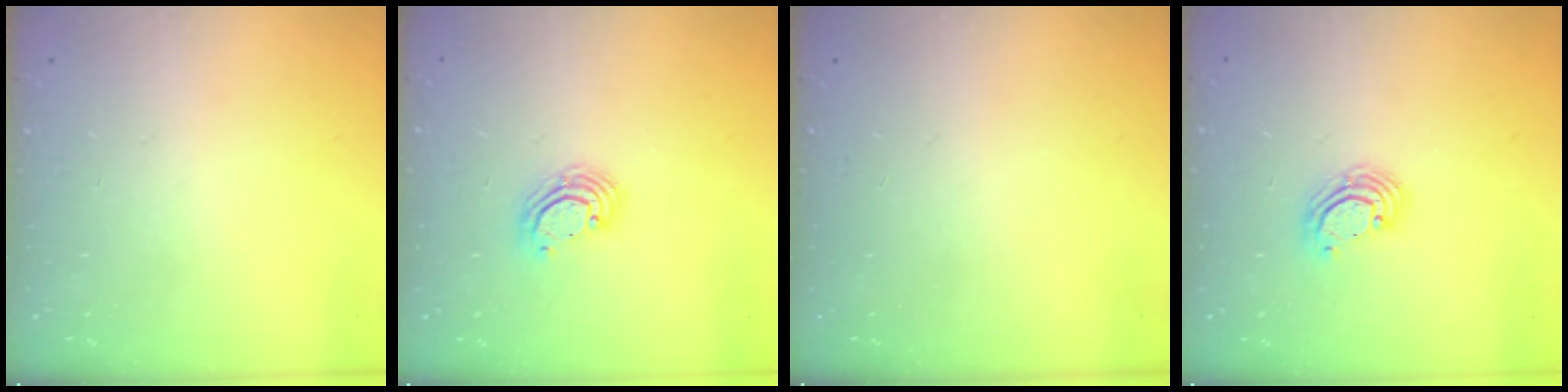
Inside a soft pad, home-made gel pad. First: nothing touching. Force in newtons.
{"total": 3.6, "press": 3.6, "slide": 0.2}
{"total": 0.0}
{"total": 3.6, "press": 3.6, "slide": 0.2}